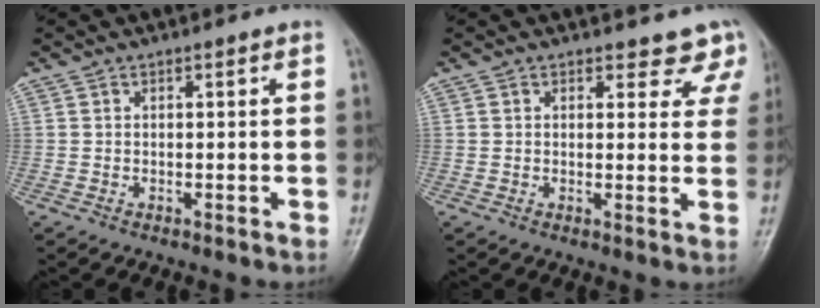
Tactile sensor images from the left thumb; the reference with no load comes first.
{"total": 5.2, "force": [4.4, 2.8, 0.8], "torque": [0.031, -0.022, 0.032]}